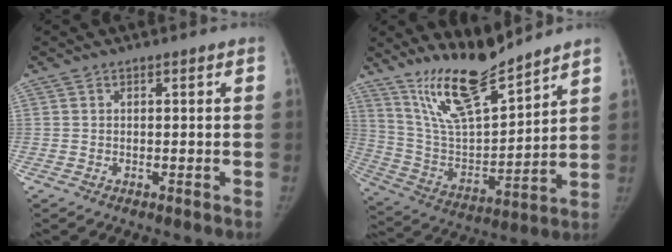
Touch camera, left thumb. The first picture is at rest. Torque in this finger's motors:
{"motor_torque": [0.33, 0.11, 1.42, -1.35, 0.09]}